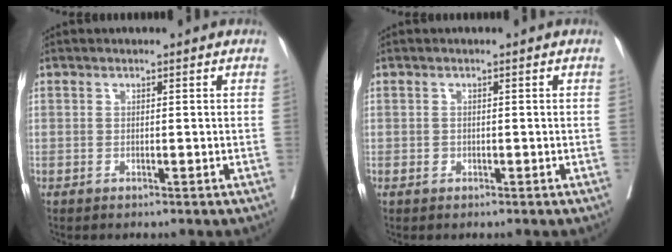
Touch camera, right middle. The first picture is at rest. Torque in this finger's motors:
{"motor_torque": [0.04, 0.01, -0.04, 0.01]}